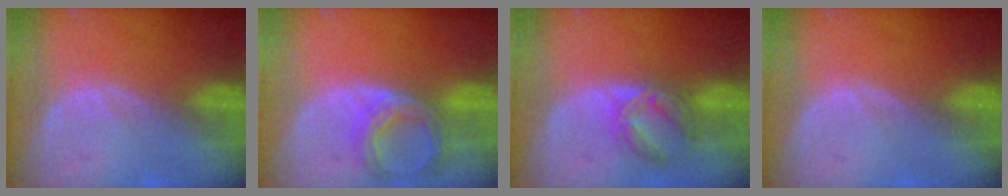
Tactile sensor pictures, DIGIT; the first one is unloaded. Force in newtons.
{"total": 6.9, "press": 6.3, "slide": 2.6}
{"total": 5.6, "press": 5.6, "slide": 0.8}
{"total": 0.0}